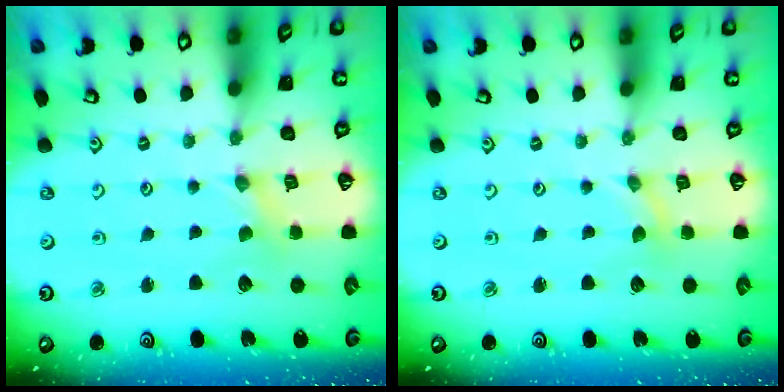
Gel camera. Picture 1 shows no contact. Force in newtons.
{"total": 0.0}